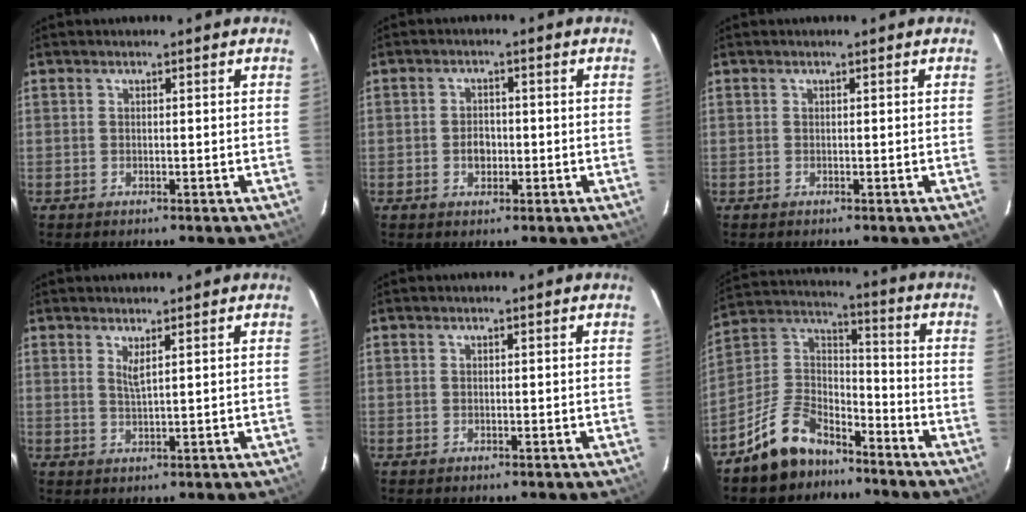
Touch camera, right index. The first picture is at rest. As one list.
[{"total": 3.0, "force": [-0.8, 2.4, 1.7], "torque": [-0.030, 0.004, -0.011]}, {"total": 0.0}, {"total": 2.0, "force": [1.1, -0.1, 1.6], "torque": [-0.030, -0.005, 0.018]}, {"total": 0.0}, {"total": 13.1, "force": [-9.5, 7.0, 5.8], "torque": [-0.138, 0.046, -0.160]}]